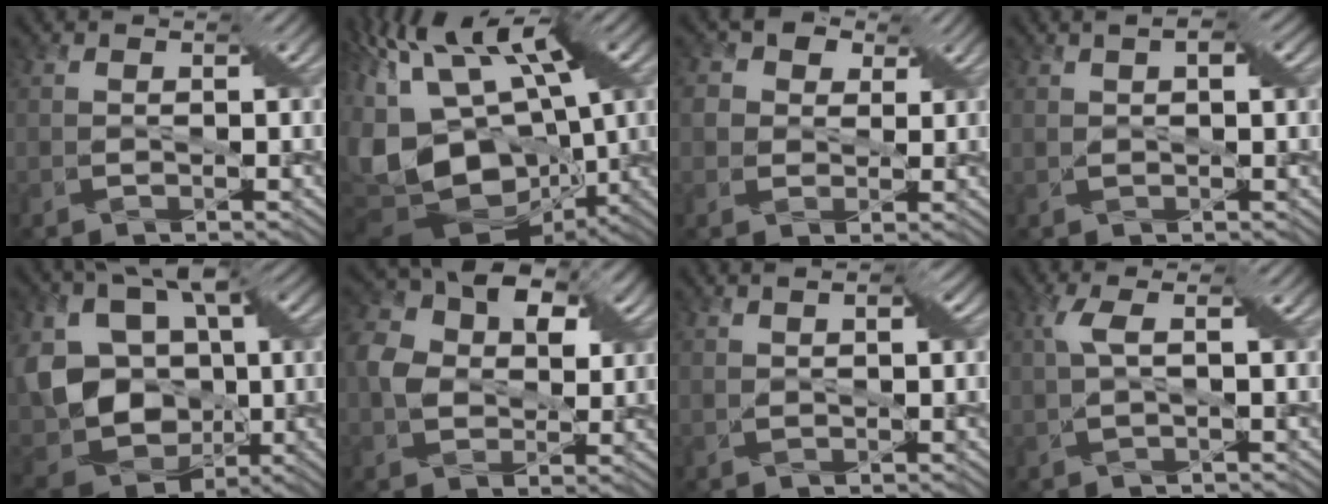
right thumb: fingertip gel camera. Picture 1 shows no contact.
{"total": 18.0, "force": [-1.3, 11.8, 13.6], "torque": [-0.252, -0.004, 0.001]}
{"total": 5.9, "force": [2.8, 4.8, 2.0], "torque": [-0.072, 0.009, 0.039]}
{"total": 2.8, "force": [1.4, 1.1, 2.1], "torque": [-0.027, 0.006, 0.015]}
{"total": 17.2, "force": [-0.3, 12.6, 11.6], "torque": [-0.225, 0.002, 0.005]}
{"total": 8.3, "force": [1.8, 6.1, 5.3], "torque": [-0.111, 0.009, 0.024]}
{"total": 2.2, "force": [1.2, 0.7, 1.7], "torque": [-0.022, -0.001, 0.020]}
{"total": 2.6, "force": [0.6, 0.3, 2.5], "torque": [-0.060, 0.009, 0.011]}